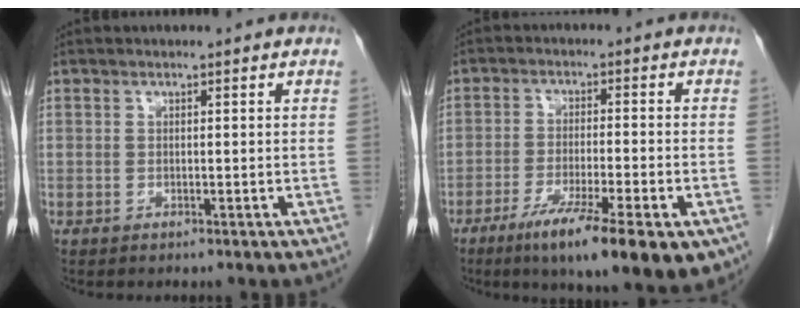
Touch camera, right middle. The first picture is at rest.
{"total": 15.4, "force": [-9.1, 2.3, 12.3], "torque": [-0.147, -0.029, -0.138]}